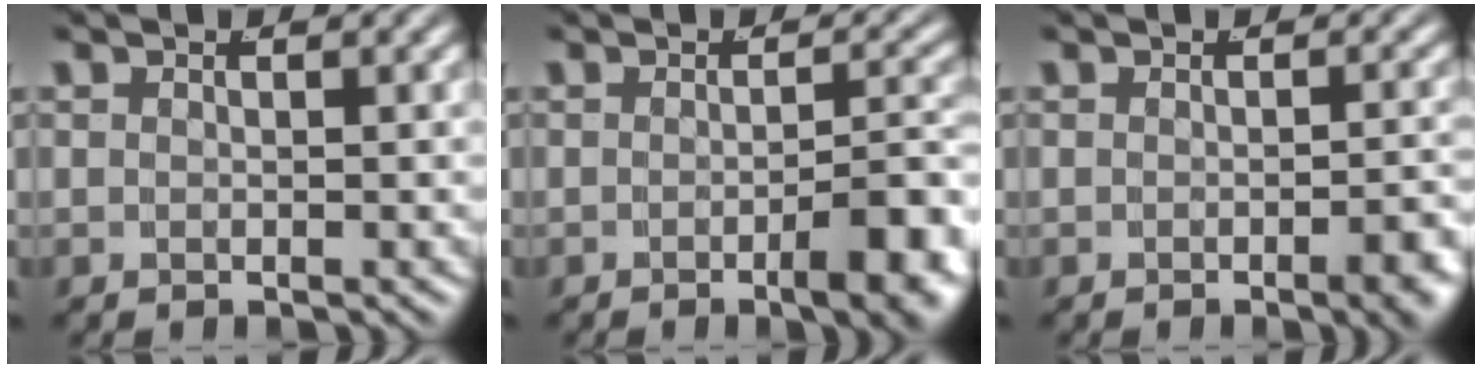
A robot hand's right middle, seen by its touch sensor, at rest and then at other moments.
{"total": 4.3, "force": [-1.9, 0.8, 3.8], "torque": [-0.041, 0.005, -0.035]}
{"total": 1.9, "force": [-1.1, 0.1, 1.5], "torque": [-0.021, 0.006, -0.022]}